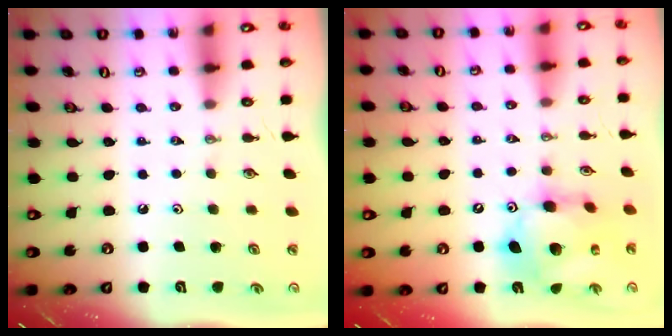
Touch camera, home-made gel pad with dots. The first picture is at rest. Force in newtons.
{"total": 14.4, "press": 14.3, "slide": 1.4}